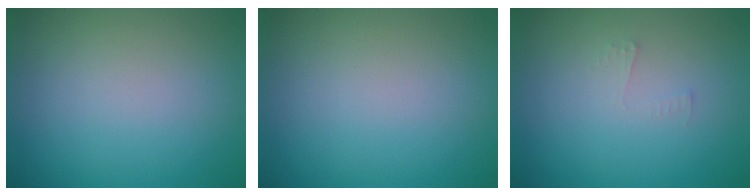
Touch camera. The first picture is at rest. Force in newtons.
{"total": 0.0}
{"total": 0.7, "press": 0.7, "slide": 0.1}